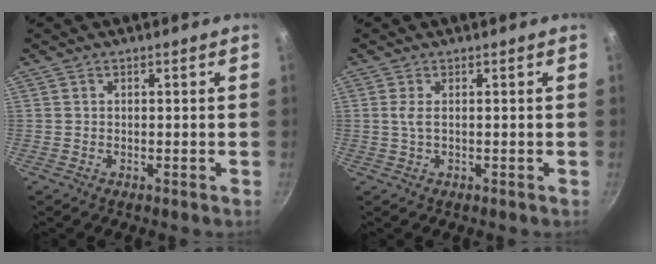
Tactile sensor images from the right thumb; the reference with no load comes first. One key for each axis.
{"total": 1.5, "fx": 0.3, "fy": 0.4, "fz": 1.4, "tx": -0.034, "ty": 0.000, "tz": 0.008}